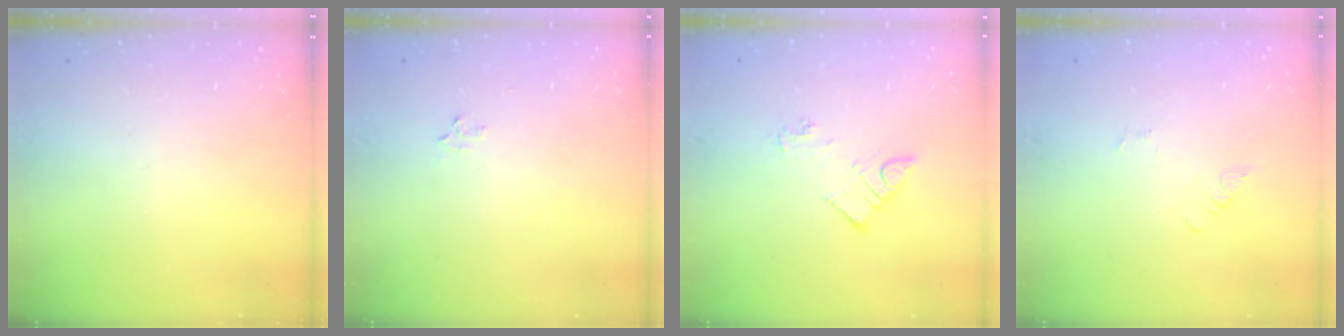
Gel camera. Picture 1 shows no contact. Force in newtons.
{"total": 2.9, "press": 2.8, "slide": 0.4}
{"total": 7.3, "press": 7.2, "slide": 0.7}
{"total": 2.4, "press": 2.4, "slide": 0.3}